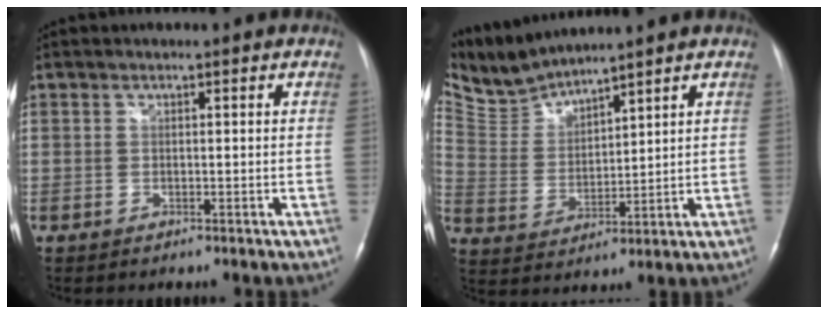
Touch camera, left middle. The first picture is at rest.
{"total": 7.5, "force": [7.5, 0.2, 0.5], "torque": [-0.033, 0.008, 0.168]}